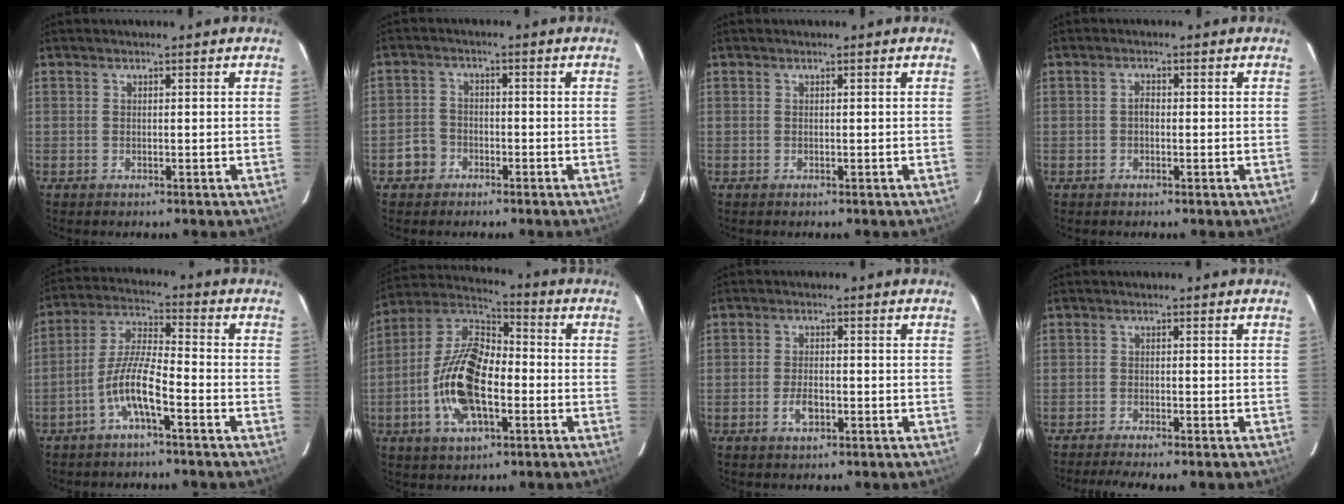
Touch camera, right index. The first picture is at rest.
{"total": 4.0, "force": [-2.3, 3.2, 0.7], "torque": [-0.018, 0.013, -0.041]}
{"total": 0.0}
{"total": 1.1, "force": [-0.3, 0.7, 0.7], "torque": [-0.013, 0.006, -0.006]}
{"total": 8.1, "force": [-4.2, 1.2, 6.8], "torque": [-0.150, 0.008, -0.081]}
{"total": 16.5, "force": [-4.2, 8.2, 13.7], "torque": [-0.281, 0.006, -0.082]}
{"total": 3.6, "force": [-1.4, 1.9, 2.7], "torque": [-0.056, 0.000, -0.023]}
{"total": 5.2, "force": [-4.5, 0.0, 2.6], "torque": [-0.059, -0.013, -0.071]}